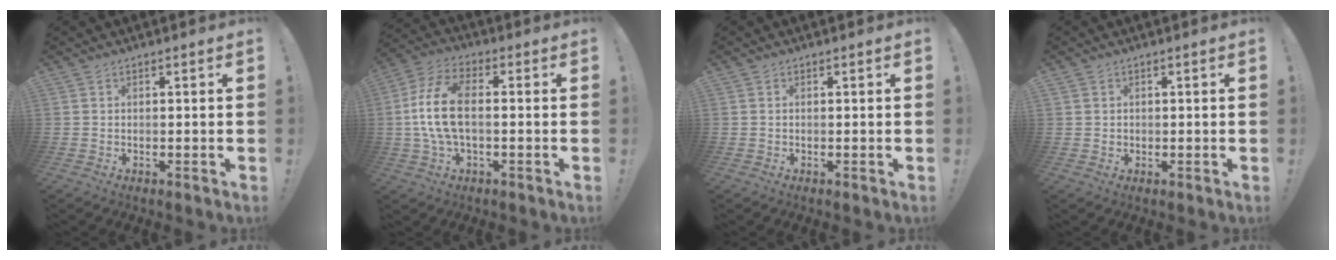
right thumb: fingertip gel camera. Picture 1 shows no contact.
{"total": 12.5, "force": [-0.3, 6.2, 10.8], "torque": [-0.227, 0.012, -0.002]}
{"total": 0.0}
{"total": 1.3, "force": [0.5, 1.2, 0.1], "torque": [-0.002, -0.001, 0.008]}